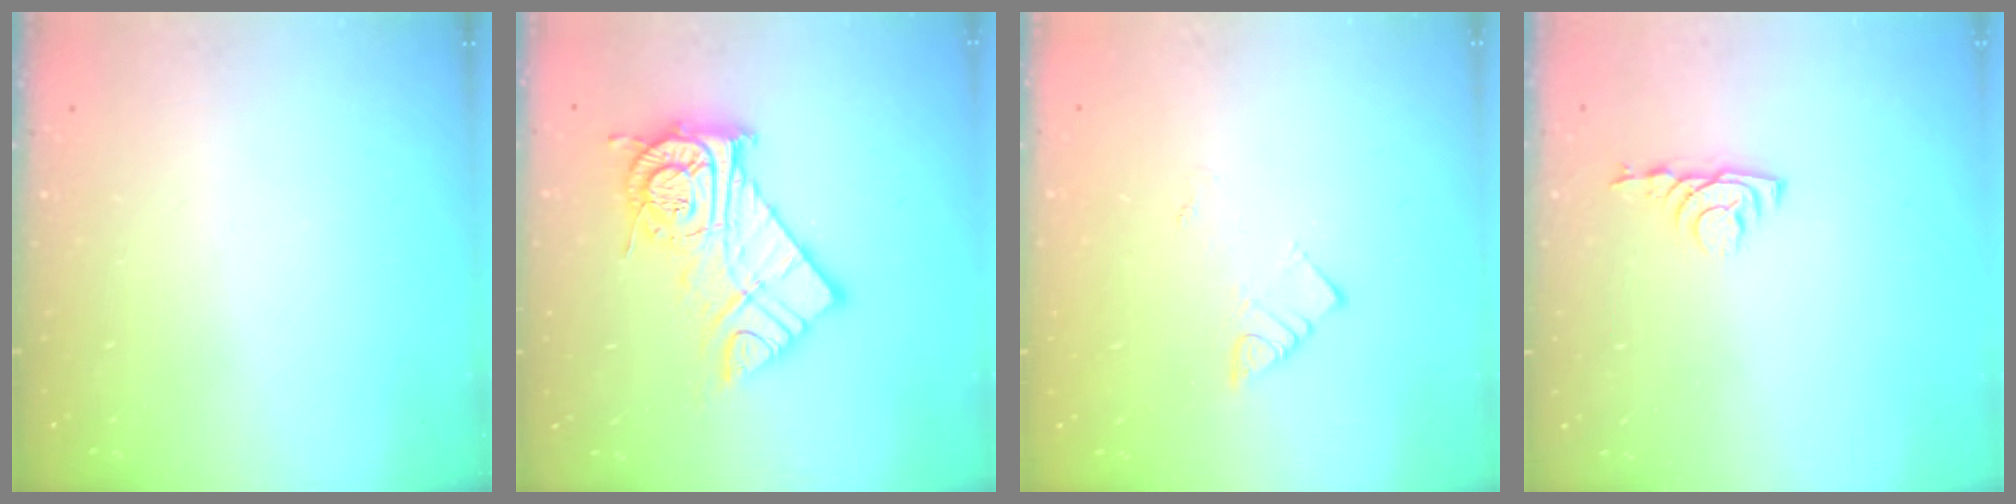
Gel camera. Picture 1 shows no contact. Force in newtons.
{"total": 15.8, "press": 15.7, "slide": 1.3}
{"total": 3.6, "press": 3.6, "slide": 0.6}
{"total": 3.7, "press": 3.7, "slide": 0.6}